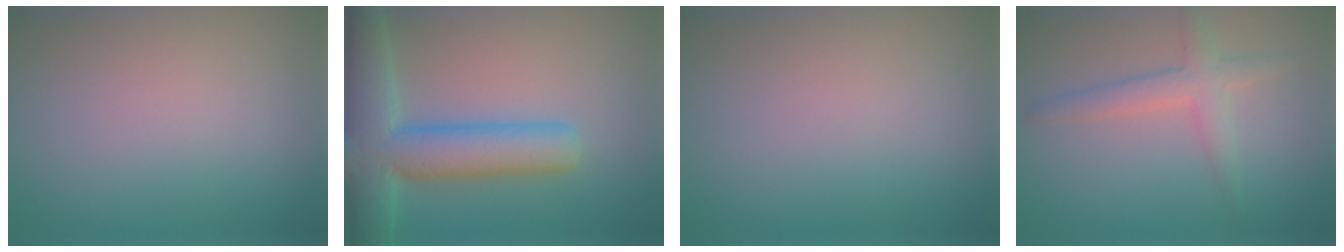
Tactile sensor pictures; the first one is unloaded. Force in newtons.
{"total": 8.9, "press": 8.9, "slide": 0.4}
{"total": 0.0}
{"total": 1.9, "press": 1.8, "slide": 0.3}